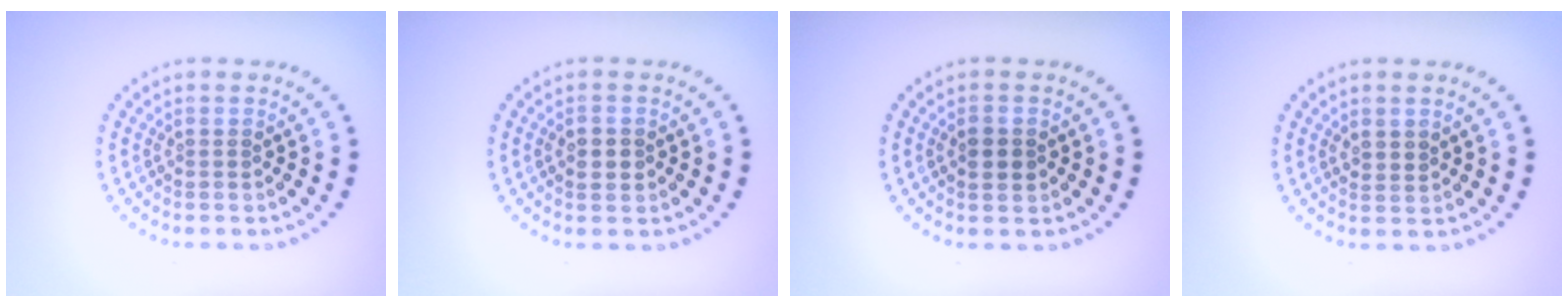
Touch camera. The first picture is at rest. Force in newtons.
{"total": 2.1, "press": 2.1, "slide": 0.1}
{"total": 1.7, "press": 1.7, "slide": 0.1}
{"total": 1.2, "press": 1.0, "slide": 0.6}